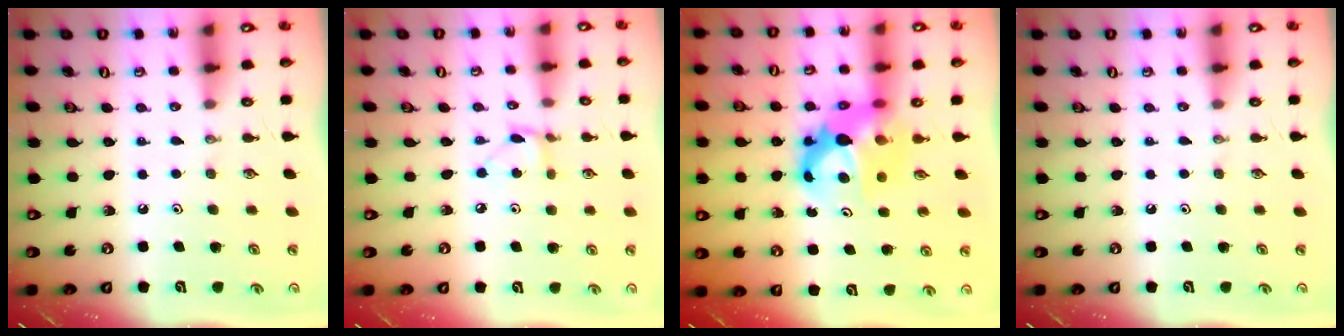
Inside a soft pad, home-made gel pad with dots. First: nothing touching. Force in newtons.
{"total": 4.2, "press": 4.2, "slide": 0.3}
{"total": 9.2, "press": 9.2, "slide": 0.4}
{"total": 0.0}